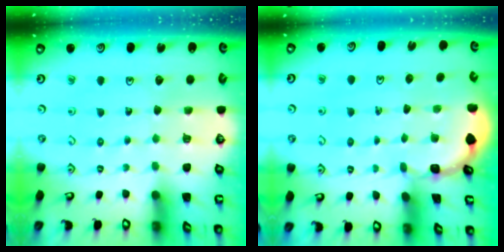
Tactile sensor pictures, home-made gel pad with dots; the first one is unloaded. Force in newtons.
{"total": 1.6, "press": 1.5, "slide": 0.1}